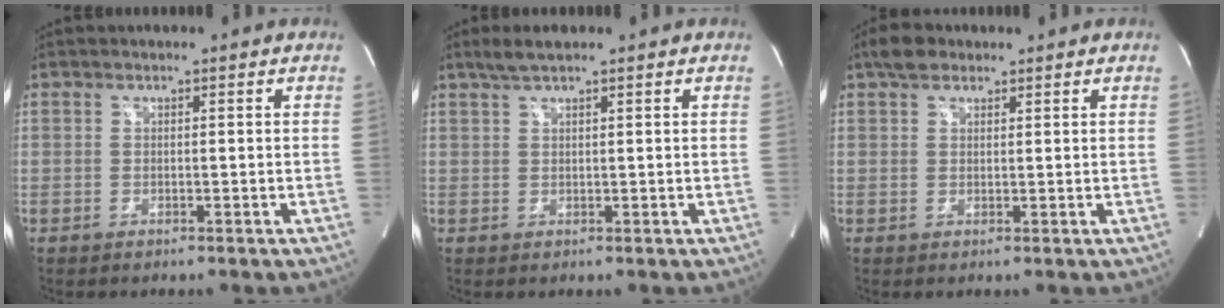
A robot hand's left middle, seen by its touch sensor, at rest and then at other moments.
{"total": 2.9, "force": [2.2, 0.3, 1.8], "torque": [-0.044, 0.010, 0.045]}
{"total": 3.3, "force": [2.4, 1.7, 1.5], "torque": [-0.033, 0.016, 0.042]}